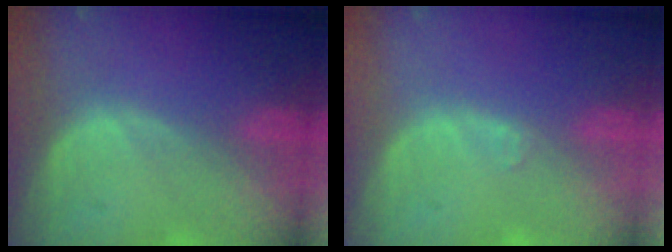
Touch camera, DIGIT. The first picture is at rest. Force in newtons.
{"total": 0.6, "press": 0.5, "slide": 0.4}